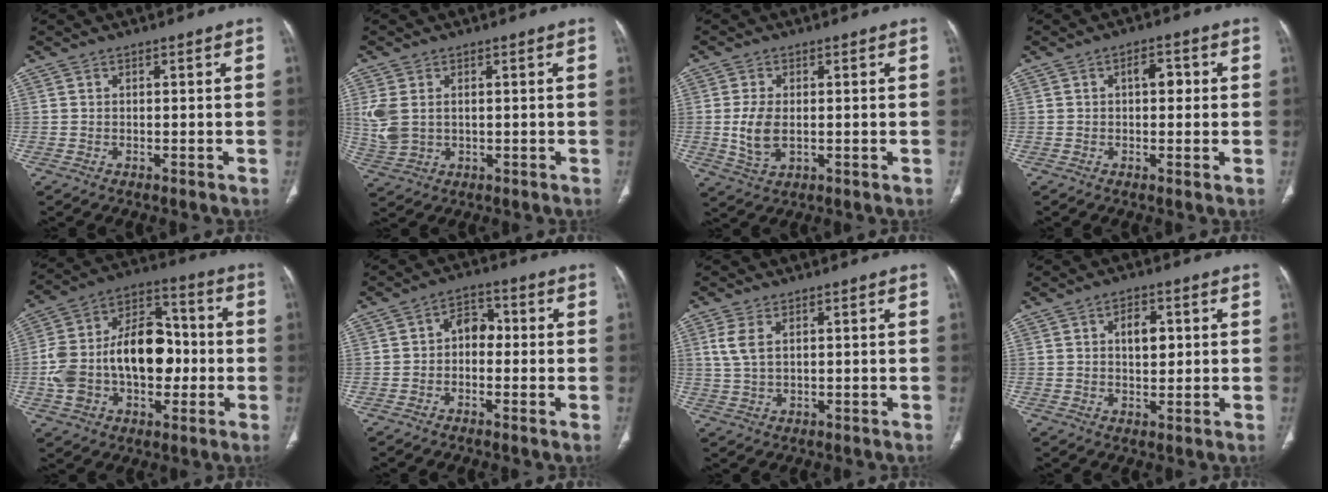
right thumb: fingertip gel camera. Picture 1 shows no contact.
{"total": 6.6, "force": [1.1, 4.5, 4.6], "torque": [-0.117, 0.001, 0.033]}
{"total": 6.0, "force": [-0.1, 3.3, 5.0], "torque": [-0.108, -0.008, 0.003]}
{"total": 4.6, "force": [0.6, 2.2, 4.0], "torque": [-0.048, 0.001, 0.005]}
{"total": 21.5, "force": [-1.9, 13.7, 16.5], "torque": [-0.271, 0.049, -0.026]}
{"total": 4.8, "force": [-0.3, 3.4, 3.4], "torque": [-0.028, 0.021, -0.021]}
{"total": 4.3, "force": [1.5, 2.1, 3.4], "torque": [-0.080, -0.002, 0.035]}
{"total": 5.1, "force": [1.2, 2.9, 4.0], "torque": [-0.045, -0.008, 0.018]}